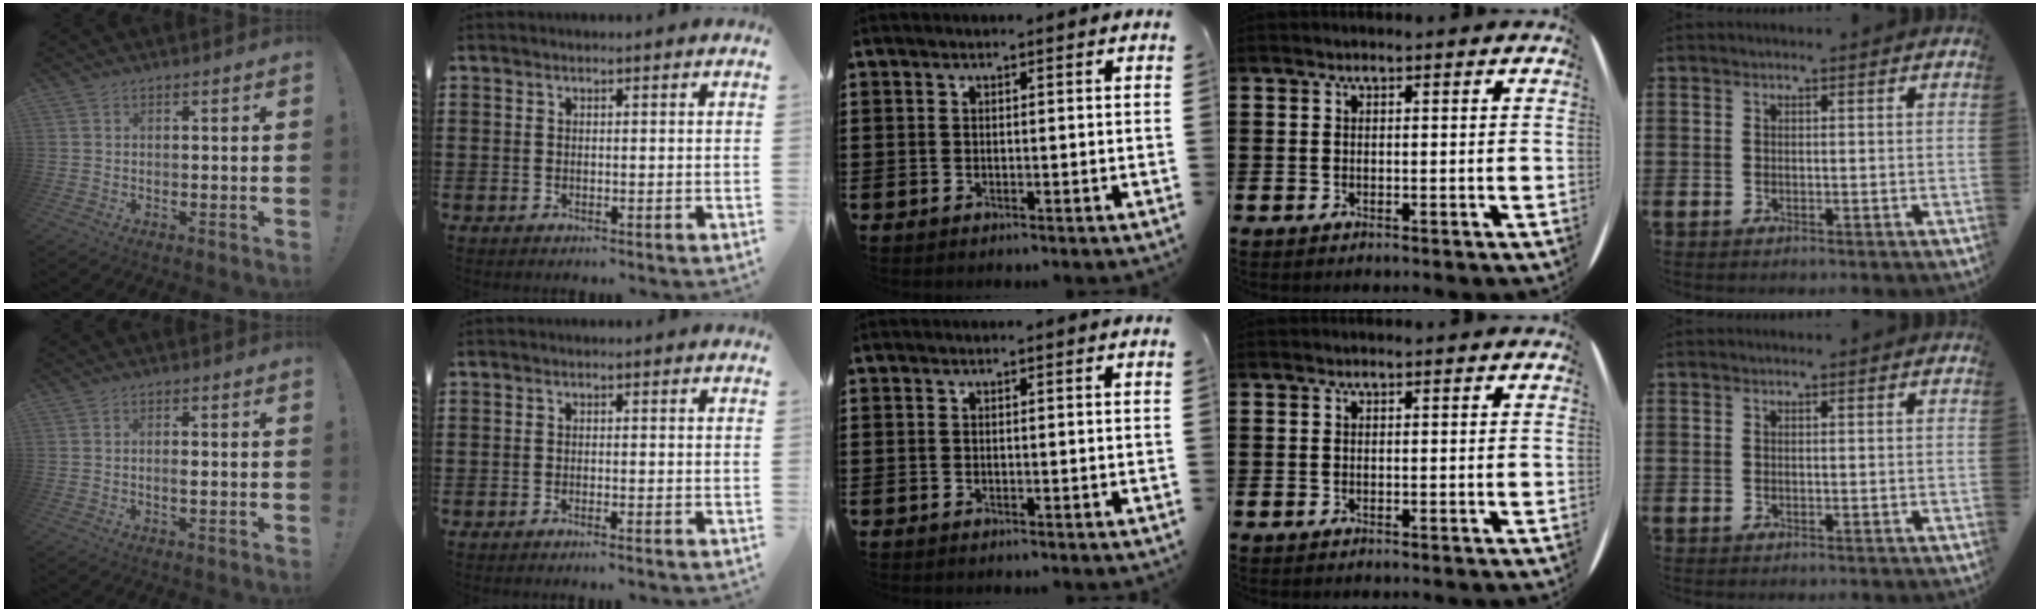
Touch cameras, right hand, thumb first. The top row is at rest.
{"thumb": {"total": 1.6, "force": [-0.3, 0.4, 1.5], "torque": [-0.020, -0.001, -0.008]}, "index": {"total": 1.0, "force": [-1.0, -0.2, 0.3], "torque": [-0.006, 0.000, -0.019]}}